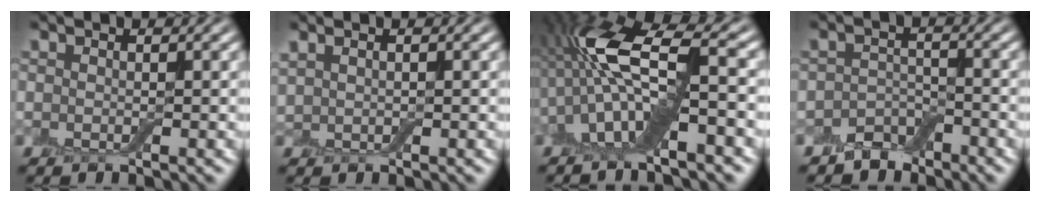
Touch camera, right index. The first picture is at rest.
{"total": 0.9, "force": [0.8, 0.4, 0.2], "torque": [-0.002, -0.001, 0.017]}
{"total": 9.4, "force": [-0.4, 3.5, 8.8], "torque": [-0.166, 0.021, -0.020]}
{"total": 2.8, "force": [-2.6, 1.1, -0.3], "torque": [0.013, 0.007, -0.046]}